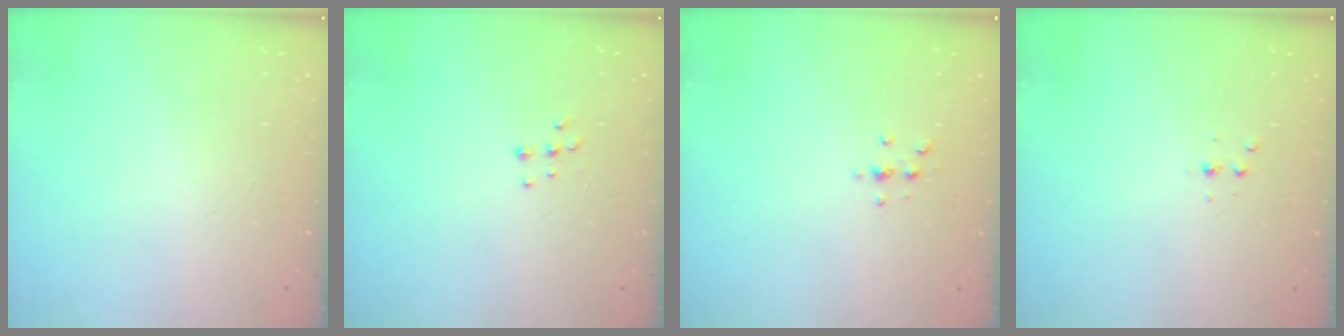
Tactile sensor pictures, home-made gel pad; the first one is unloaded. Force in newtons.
{"total": 6.7, "press": 6.7, "slide": 0.6}
{"total": 2.3, "press": 2.2, "slide": 0.2}
{"total": 2.3, "press": 2.3, "slide": 0.3}